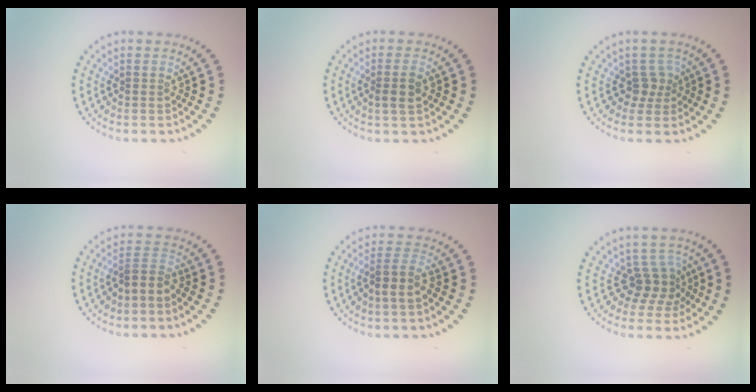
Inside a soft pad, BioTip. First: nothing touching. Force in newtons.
{"total": 1.8, "press": 1.6, "slide": 0.6}
{"total": 1.8, "press": 1.3, "slide": 1.2}
{"total": 1.7, "press": 1.4, "slide": 1.0}
{"total": 2.3, "press": 1.9, "slide": 1.3}
{"total": 2.9, "press": 2.1, "slide": 2.0}